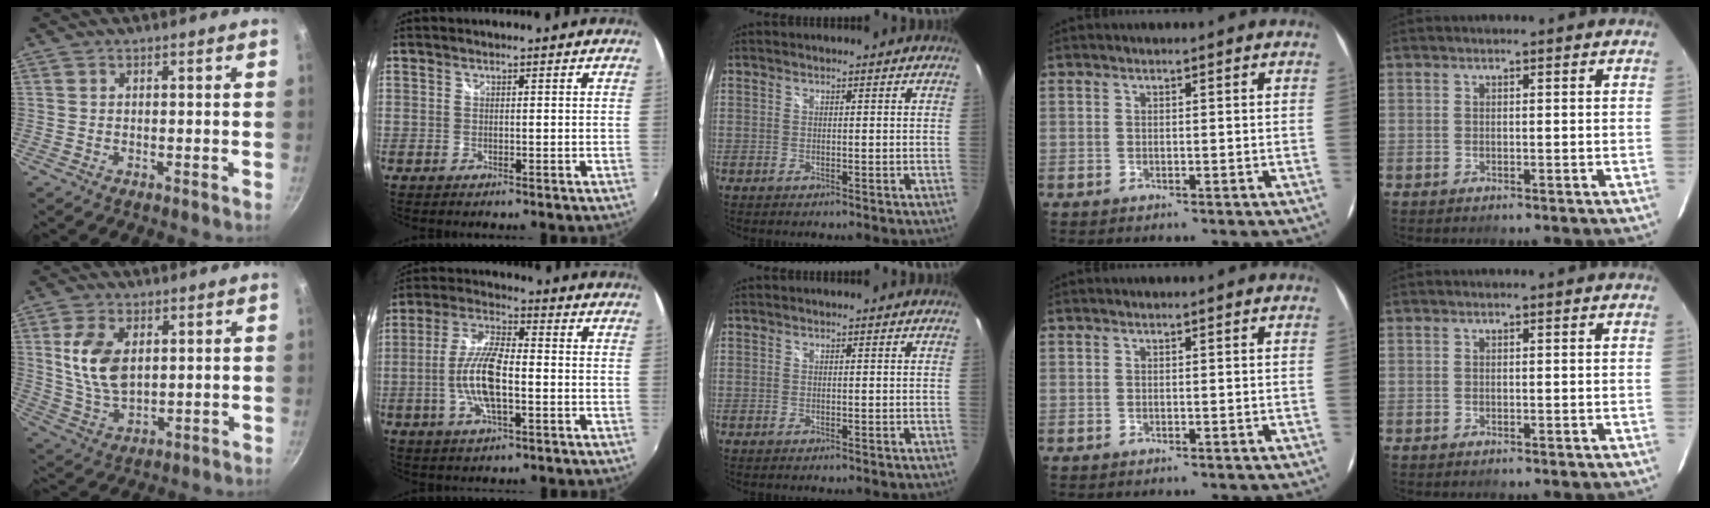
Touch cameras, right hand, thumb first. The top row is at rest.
{"thumb": {"total": 10.8, "force": [2.6, 6.5, 8.3], "torque": [-0.153, -0.019, 0.057]}, "index": {"total": 11.0, "force": [-2.5, 3.4, 10.2], "torque": [-0.210, 0.002, -0.050]}}